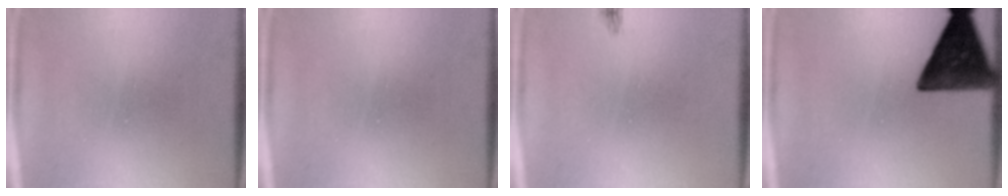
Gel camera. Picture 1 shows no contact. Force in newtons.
{"total": 0.0}
{"total": 0.9}
{"total": 14.5}